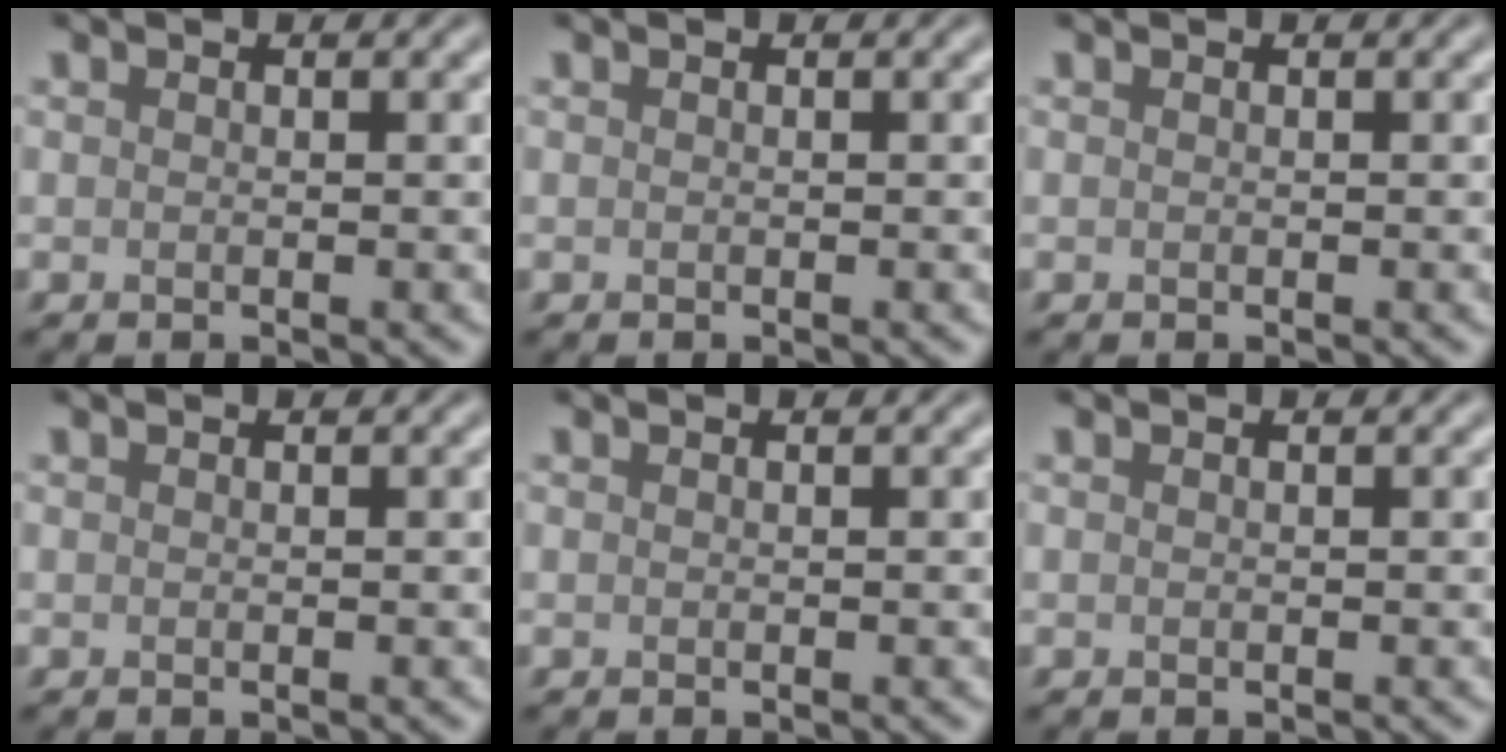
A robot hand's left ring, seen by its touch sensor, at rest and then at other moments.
{"total": 0.0}
{"total": 0.0}
{"total": 0.0}
{"total": 0.0}
{"total": 0.0}